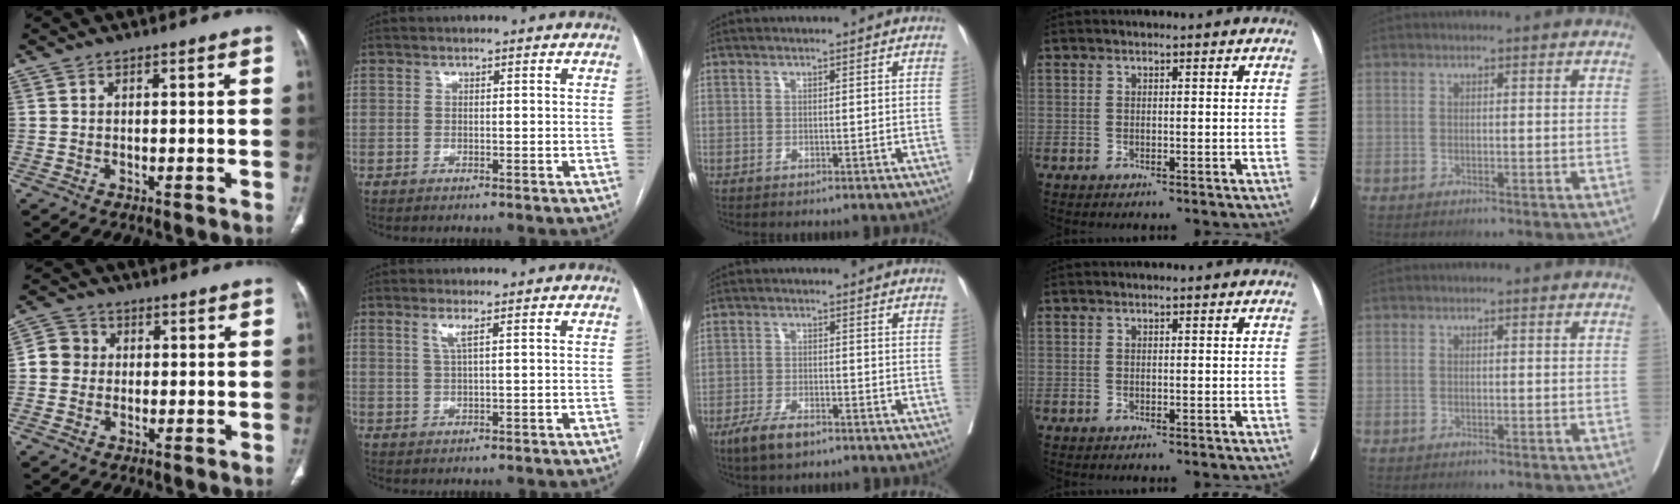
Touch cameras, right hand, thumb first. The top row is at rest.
{"thumb": {"total": 4.8, "force": [0.1, 4.6, 1.5], "torque": [-0.009, 0.010, -0.007]}, "index": {"total": 2.1, "force": [1.0, -0.1, 1.8], "torque": [-0.044, -0.001, 0.022]}, "middle": {"total": 4.9, "force": [-3.4, 1.6, 3.1], "torque": [-0.065, -0.005, -0.059]}}